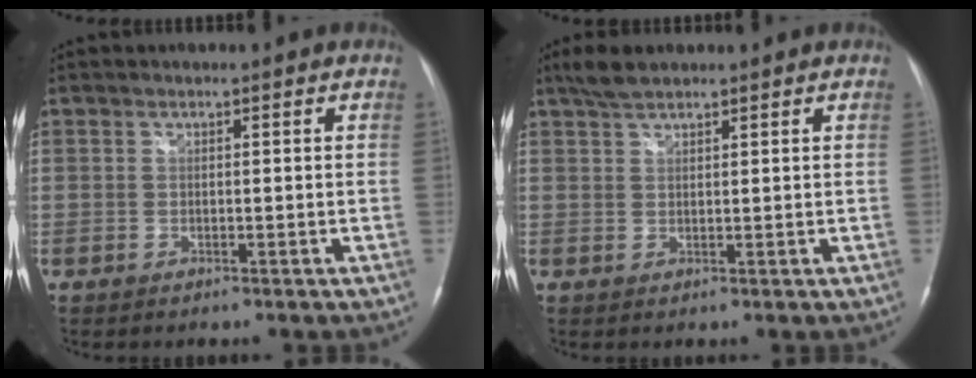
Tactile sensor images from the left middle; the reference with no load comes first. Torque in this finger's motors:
{"motor_torque": [0.34, -0.15, -0.08, 0.05]}